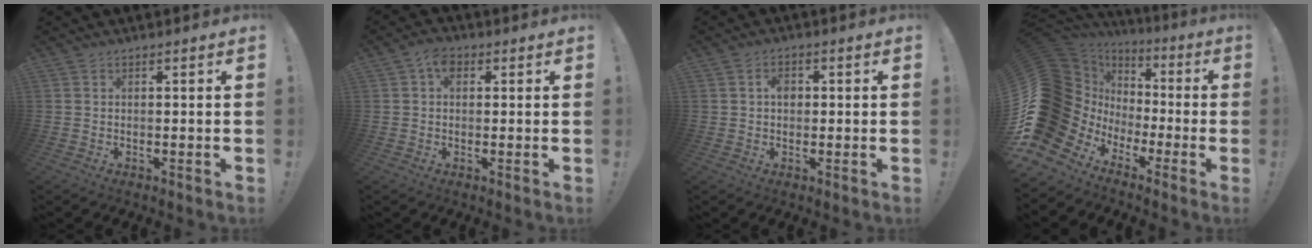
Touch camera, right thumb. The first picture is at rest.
{"total": 4.4, "force": [1.3, 2.8, 3.1], "torque": [-0.045, 0.000, 0.023]}
{"total": 2.9, "force": [0.1, 2.1, 2.0], "torque": [-0.024, 0.002, -0.004]}
{"total": 22.2, "force": [-3.0, 17.5, 13.3], "torque": [-0.251, -0.010, 0.011]}